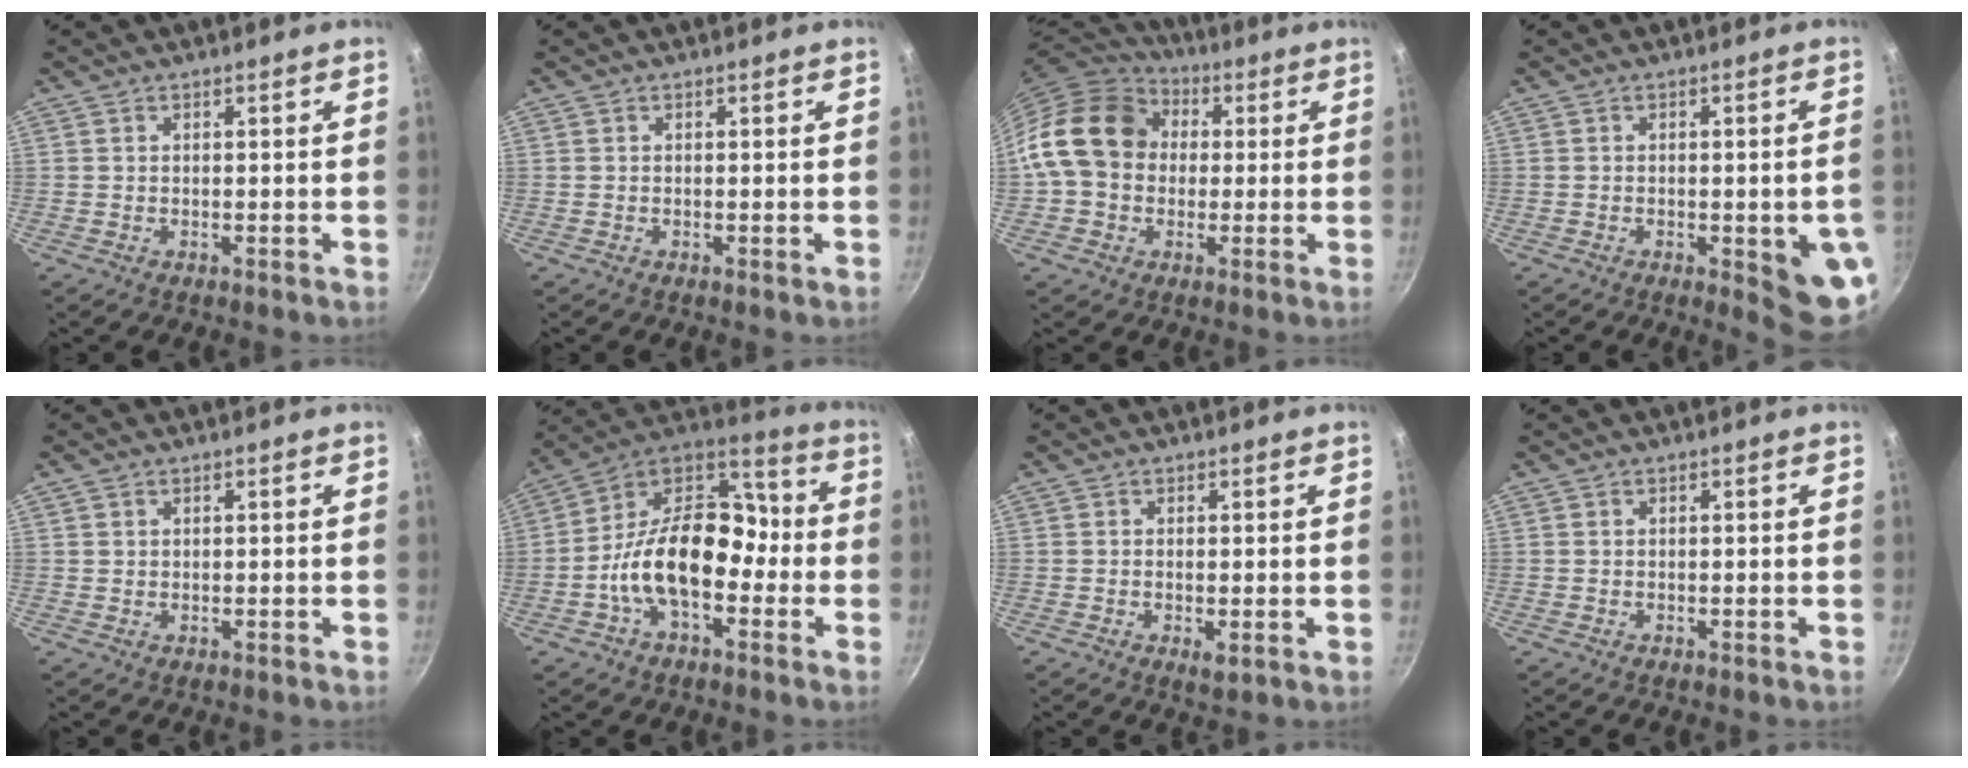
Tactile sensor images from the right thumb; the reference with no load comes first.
{"total": 0.0}
{"total": 16.4, "force": [1.9, 13.3, 9.4], "torque": [-0.140, 0.032, 0.019]}
{"total": 9.6, "force": [-2.3, 3.0, 8.9], "torque": [-0.076, 0.005, -0.024]}
{"total": 0.7, "force": [0.4, 0.6, 0.2], "torque": [-0.001, 0.000, 0.006]}
{"total": 18.4, "force": [-4.5, 11.3, 13.8], "torque": [-0.191, 0.064, -0.098]}
{"total": 1.6, "force": [-0.1, 0.8, 1.5], "torque": [-0.026, -0.007, -0.002]}
{"total": 0.0}